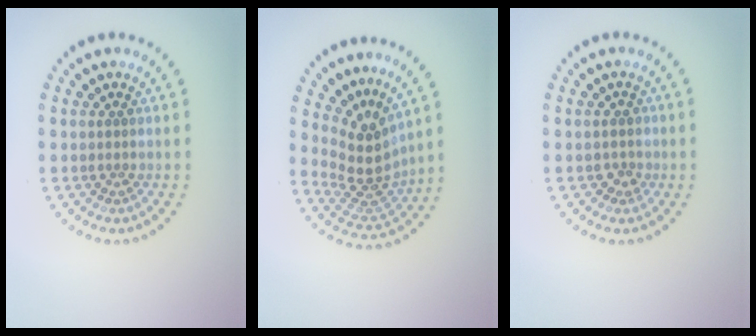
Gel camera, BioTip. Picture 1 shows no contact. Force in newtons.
{"total": 4.0, "press": 2.8, "slide": 2.8}
{"total": 1.1, "press": 0.9, "slide": 0.5}